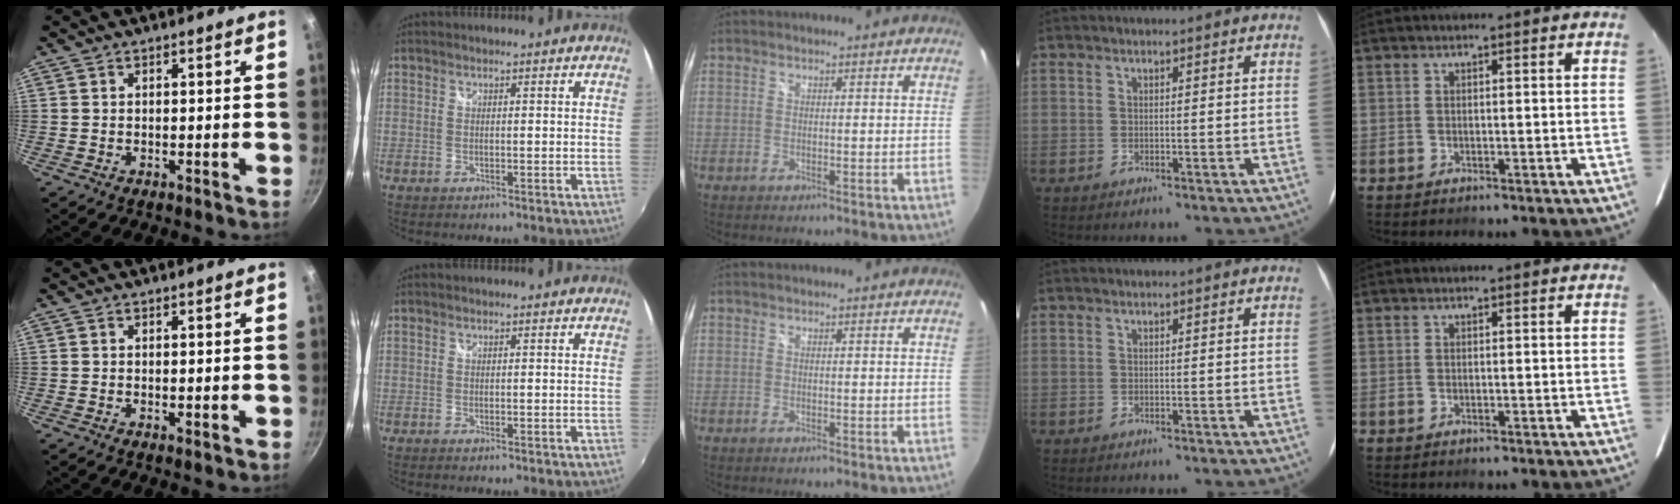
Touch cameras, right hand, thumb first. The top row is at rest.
{"thumb": {"total": 0.7, "force": [0.0, 0.3, 0.6], "torque": [-0.010, -0.002, -0.001]}, "index": {"total": 0.8, "force": [-0.7, 0.3, 0.4], "torque": [-0.010, -0.004, -0.011]}}